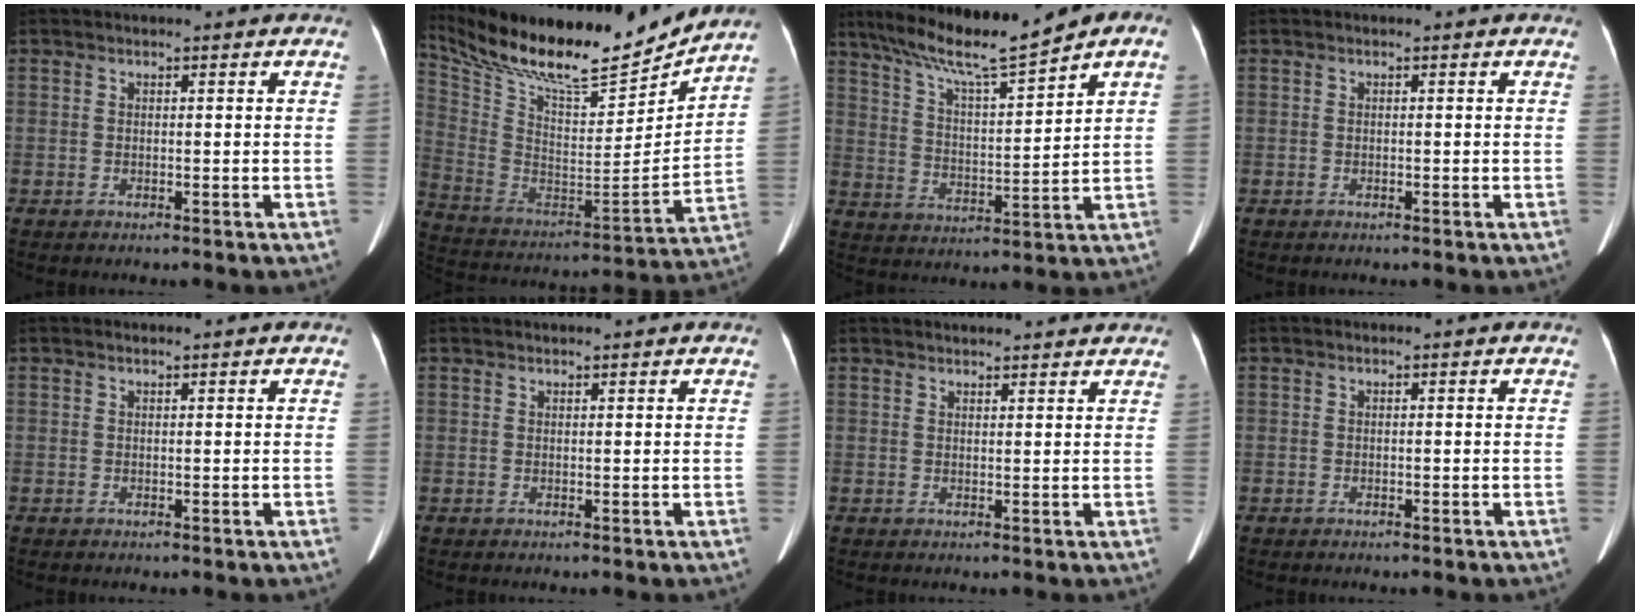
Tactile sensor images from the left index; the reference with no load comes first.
{"total": 24.6, "force": [21.6, 4.2, 11.0], "torque": [-0.225, -0.020, 0.354]}
{"total": 11.6, "force": [9.2, 0.0, 7.1], "torque": [-0.126, 0.006, 0.164]}
{"total": 0.0}
{"total": 0.0}
{"total": 1.7, "force": [1.5, 0.2, 0.6], "torque": [-0.006, 0.020, 0.024]}
{"total": 8.4, "force": [7.9, 1.9, 2.2], "torque": [-0.016, 0.024, 0.085]}
{"total": 0.0}